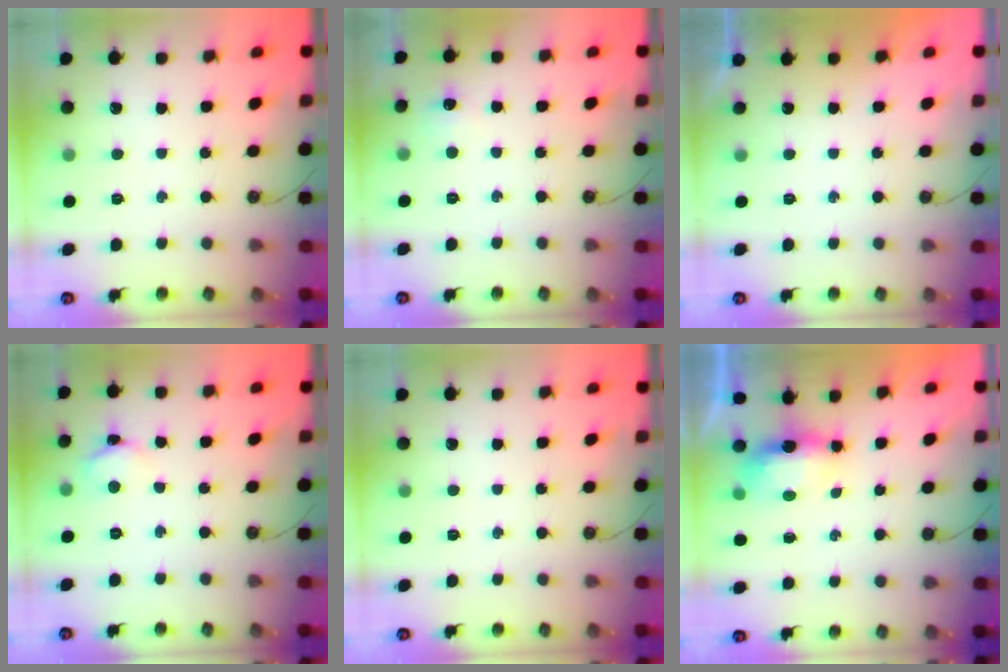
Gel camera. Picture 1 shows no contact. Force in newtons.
{"total": 4.4, "press": 4.4, "slide": 0.6}
{"total": 0.0}
{"total": 3.6, "press": 3.6, "slide": 0.2}
{"total": 0.0}
{"total": 15.3, "press": 8.5, "slide": 12.7}